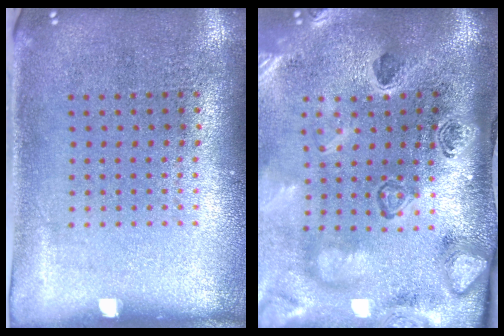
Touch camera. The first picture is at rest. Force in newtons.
{"total": 4.6, "press": 3.2, "slide": 3.3}